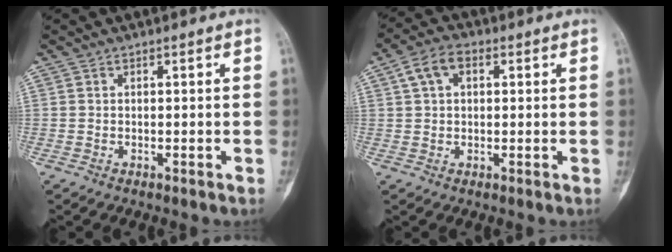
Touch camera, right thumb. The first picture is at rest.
{"total": 6.0, "force": [2.0, 3.8, 4.2], "torque": [-0.077, 0.016, 0.032]}